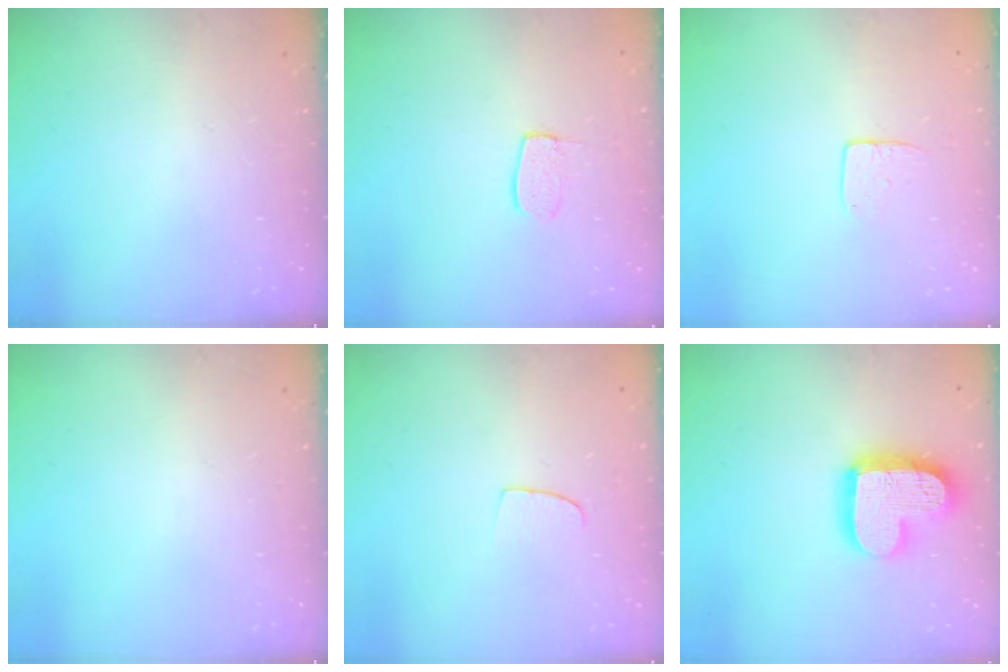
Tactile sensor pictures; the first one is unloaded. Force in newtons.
{"total": 6.6, "press": 6.5, "slide": 0.4}
{"total": 5.8, "press": 5.7, "slide": 0.6}
{"total": 0.0}
{"total": 5.5, "press": 5.4, "slide": 0.5}
{"total": 17.0, "press": 17.0, "slide": 1.3}